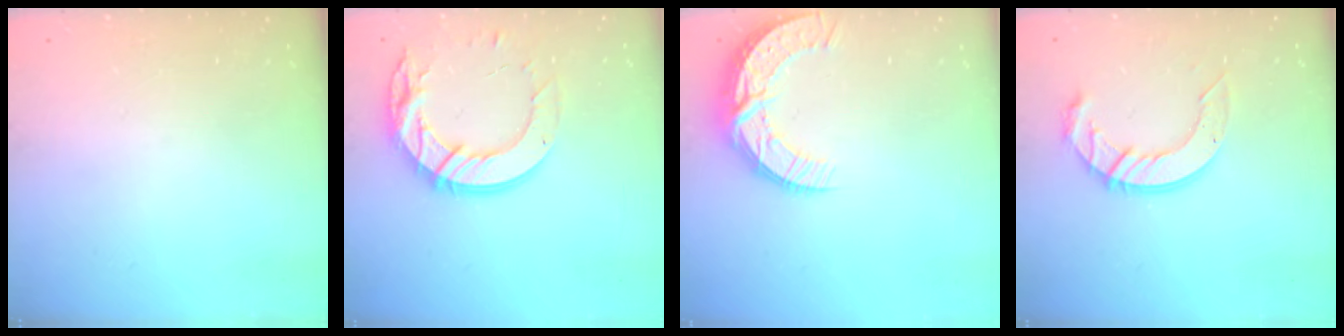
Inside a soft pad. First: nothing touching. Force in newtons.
{"total": 16.4, "press": 16.4, "slide": 1.4}
{"total": 10.2, "press": 10.2, "slide": 0.8}
{"total": 11.1, "press": 11.1, "slide": 1.0}